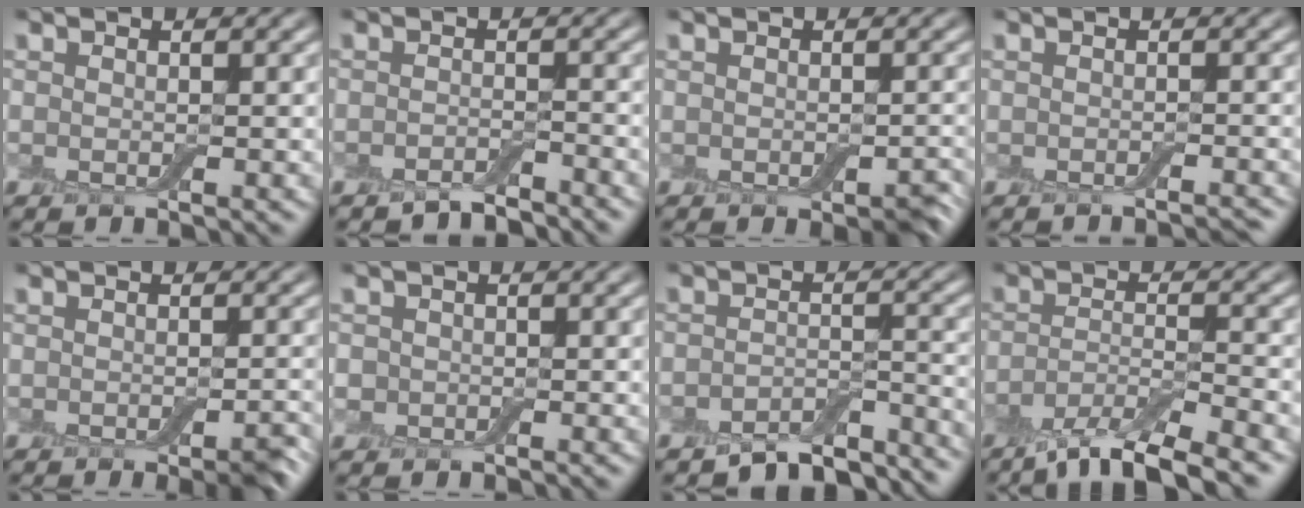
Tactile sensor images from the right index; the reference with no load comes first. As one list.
[{"total": 2.1, "force": [-2.0, 0.3, 0.6], "torque": [-0.006, 0.004, -0.035]}, {"total": 1.5, "force": [-0.7, 0.7, 1.1], "torque": [-0.018, -0.007, -0.006]}, {"total": 1.4, "force": [-1.3, 0.1, 0.6], "torque": [0.000, -0.002, -0.018]}, {"total": 2.0, "force": [-1.2, 0.6, 1.6], "torque": [-0.023, -0.005, -0.015]}, {"total": 1.3, "force": [-0.1, 1.3, 0.4], "torque": [-0.004, -0.003, -0.007]}, {"total": 5.3, "force": [-4.7, 1.5, 2.1], "torque": [-0.027, -0.005, -0.069]}, {"total": 5.7, "force": [-4.3, 1.2, 3.6], "torque": [-0.059, -0.006, -0.081]}]